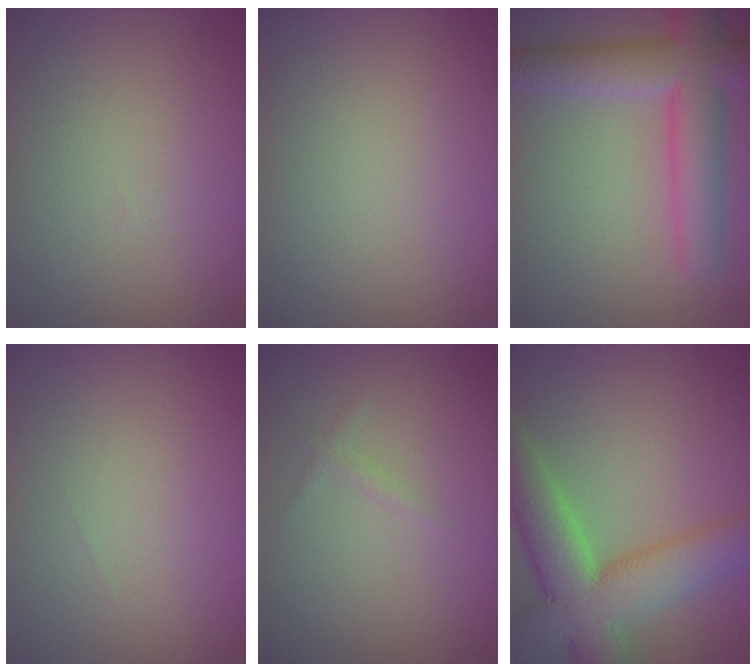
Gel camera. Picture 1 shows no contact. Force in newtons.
{"total": 0.0}
{"total": 7.1, "press": 7.1, "slide": 0.3}
{"total": 0.0}
{"total": 0.7, "press": 0.7, "slide": 0.1}
{"total": 9.8, "press": 9.7, "slide": 0.6}